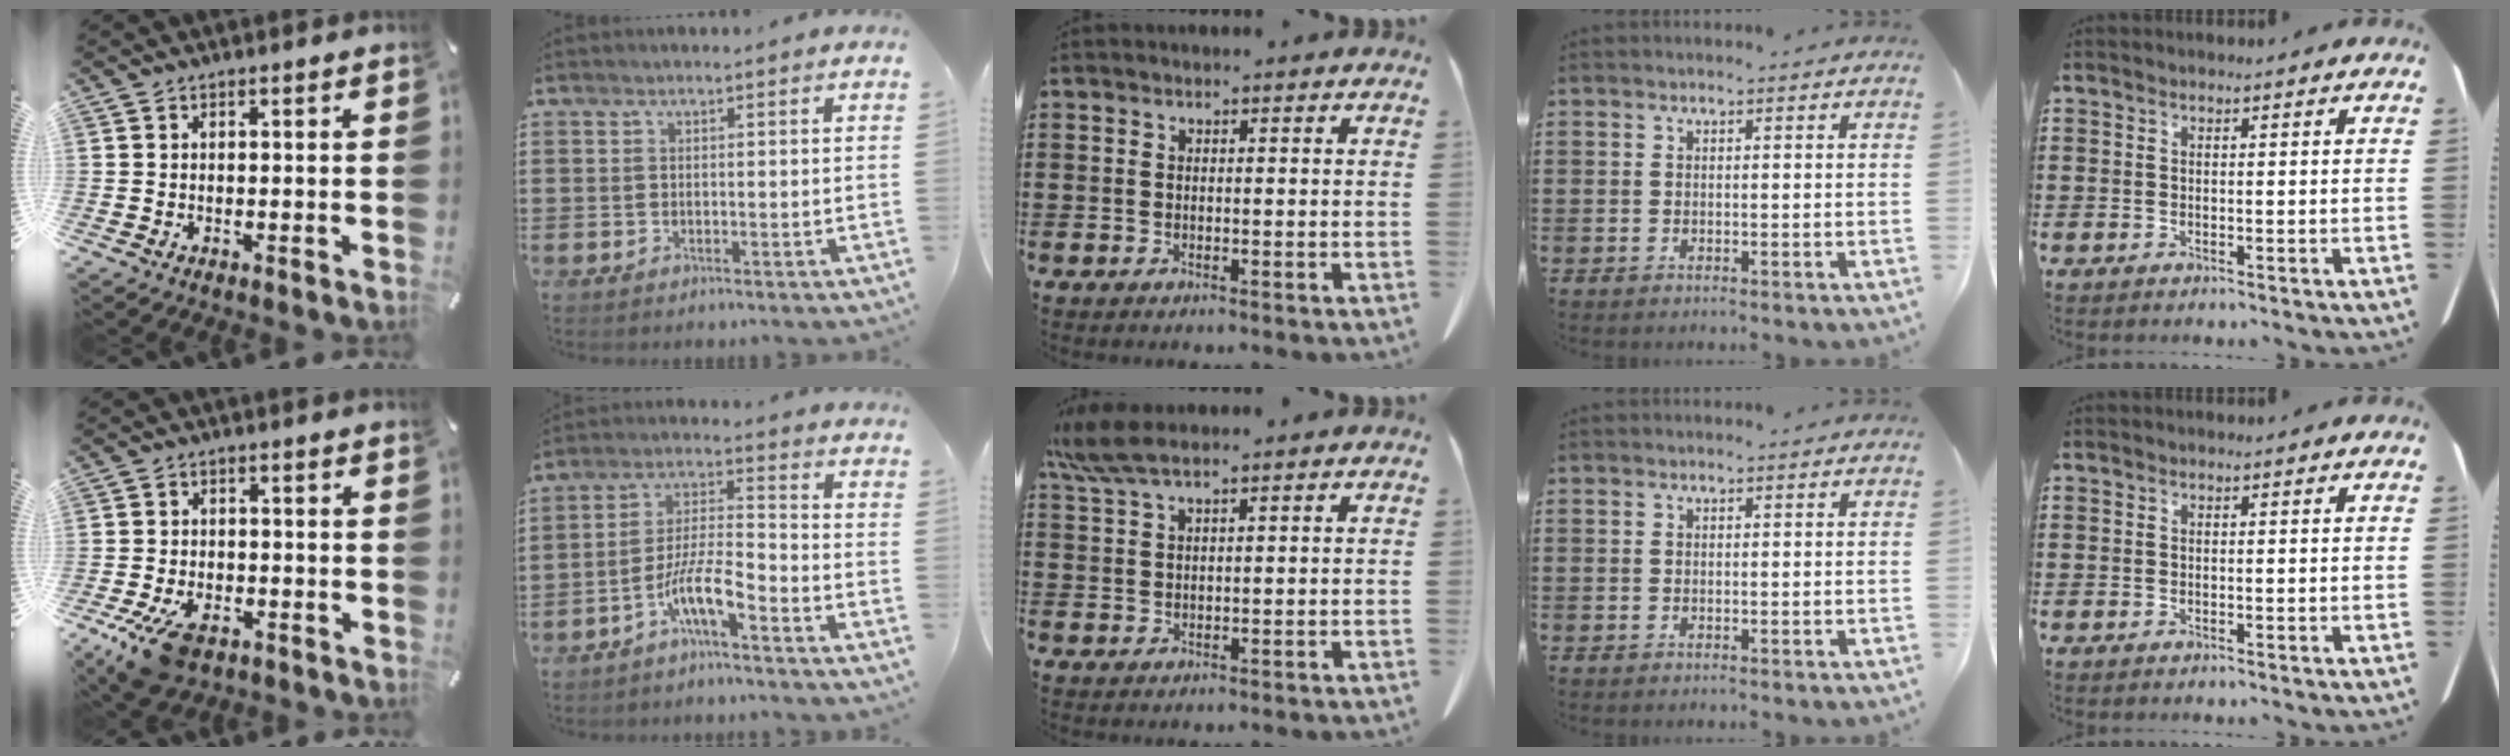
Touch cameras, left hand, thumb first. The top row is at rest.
{"thumb": {"total": 9.1, "force": [-4.9, 5.0, 5.9], "torque": [-0.131, 0.012, -0.088]}, "index": {"total": 8.2, "force": [-5.4, 1.6, 6.0], "torque": [-0.132, -0.002, -0.106]}, "middle": {"total": 5.1, "force": [3.7, 0.7, 3.4], "torque": [-0.081, -0.005, 0.066]}}